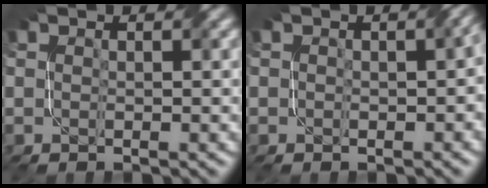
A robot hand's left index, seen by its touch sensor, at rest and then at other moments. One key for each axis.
{"total": 2.2, "fx": 0.1, "fy": 1.2, "fz": 1.8, "tx": -0.016, "ty": 0.003, "tz": 0.001}